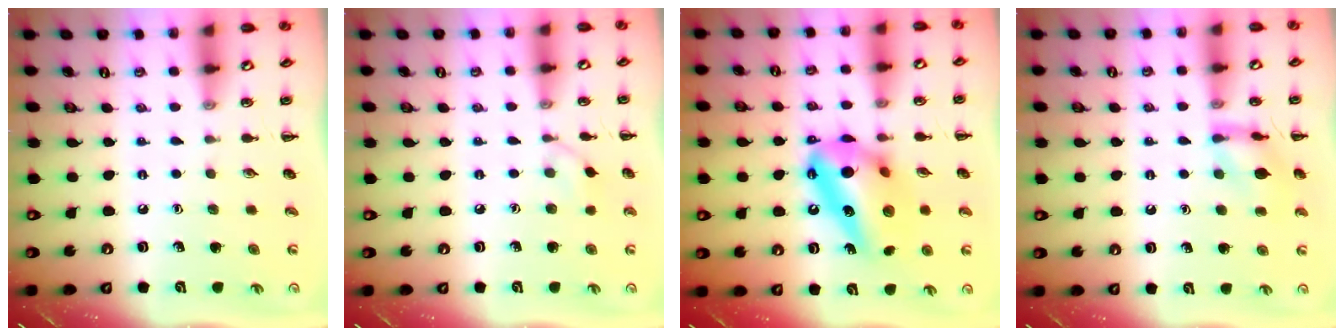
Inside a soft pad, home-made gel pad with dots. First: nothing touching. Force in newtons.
{"total": 5.3, "press": 5.1, "slide": 1.7}
{"total": 17.9, "press": 17.9, "slide": 0.5}
{"total": 11.3, "press": 11.2, "slide": 0.9}